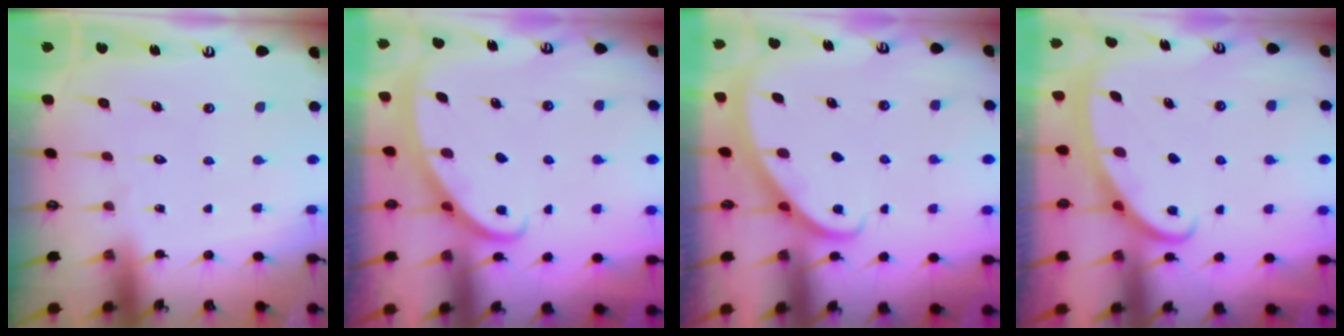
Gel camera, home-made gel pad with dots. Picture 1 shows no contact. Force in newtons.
{"total": 2.9, "press": 2.9, "slide": 0.1}
{"total": 2.4, "press": 2.4, "slide": 0.2}
{"total": 2.7, "press": 2.7, "slide": 0.3}